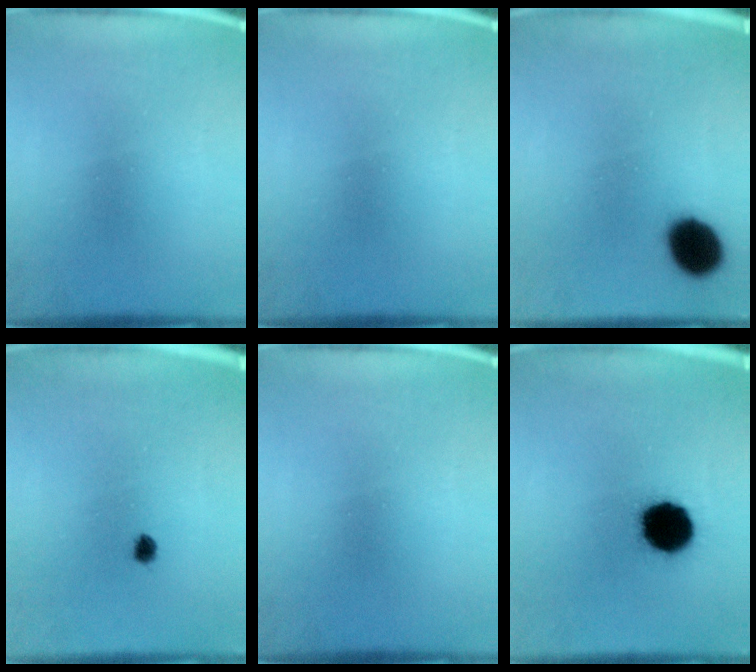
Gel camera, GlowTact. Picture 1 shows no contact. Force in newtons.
{"total": 0.0}
{"total": 10.7}
{"total": 1.4}
{"total": 0.0}
{"total": 14.5}